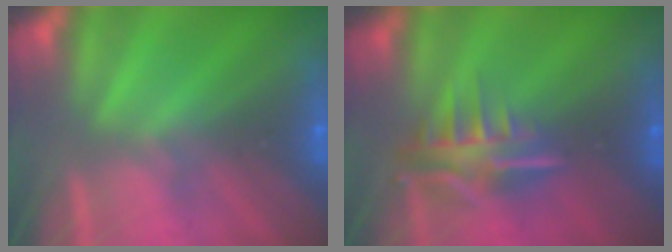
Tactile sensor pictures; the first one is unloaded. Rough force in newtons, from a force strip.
{"total": 5.5}